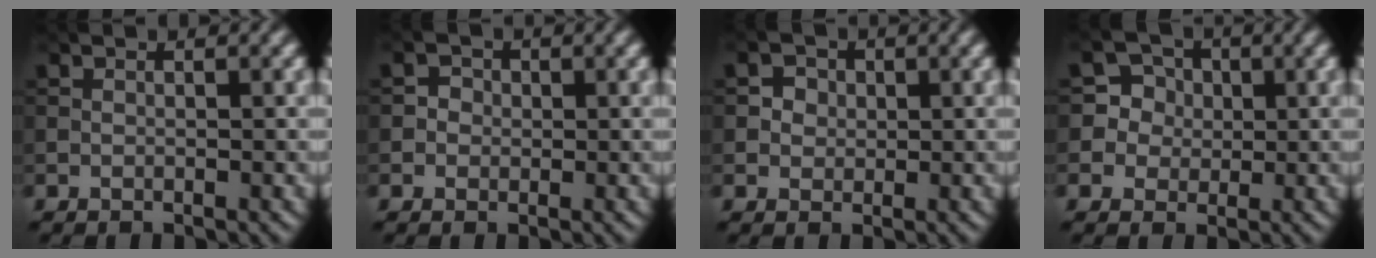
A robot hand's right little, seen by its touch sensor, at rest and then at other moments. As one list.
[{"total": 0.9, "force": [-0.4, 0.9, 0.0], "torque": [0.005, 0.002, 0.000]}, {"total": 2.1, "force": [0.5, 1.9, 0.7], "torque": [-0.015, 0.003, 0.015]}, {"total": 3.8, "force": [0.5, 3.8, 0.5], "torque": [0.000, 0.013, 0.014]}]